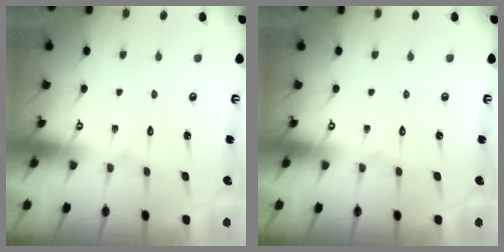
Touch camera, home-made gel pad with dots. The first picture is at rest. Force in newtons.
{"total": 0.0}